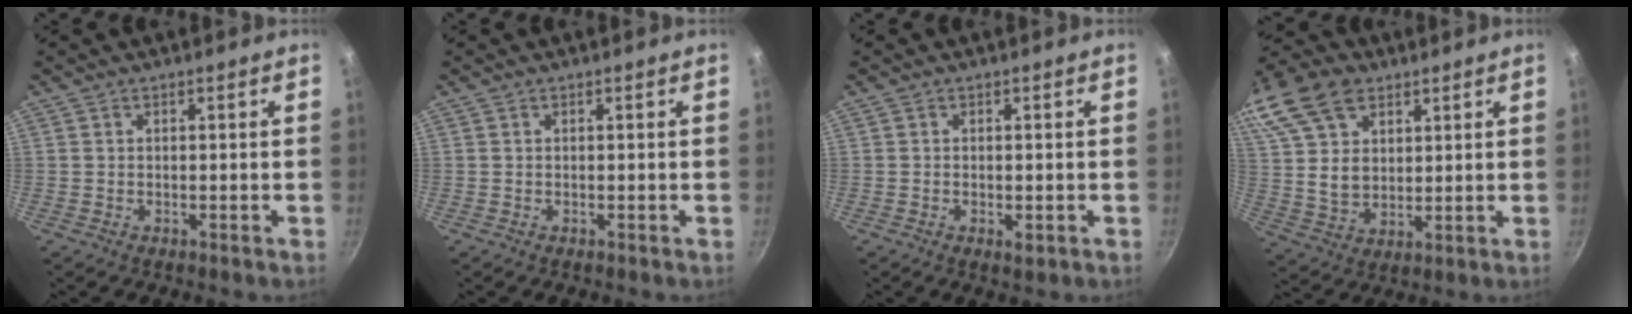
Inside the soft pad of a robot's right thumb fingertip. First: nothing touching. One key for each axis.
{"total": 0.0}
{"total": 1.8, "fx": -0.5, "fy": 0.8, "fz": 1.5, "tx": -0.026, "ty": -0.004, "tz": -0.008}
{"total": 22.6, "fx": 11.6, "fy": 15.0, "fz": 12.3, "tx": -0.266, "ty": 0.008, "tz": 0.220}